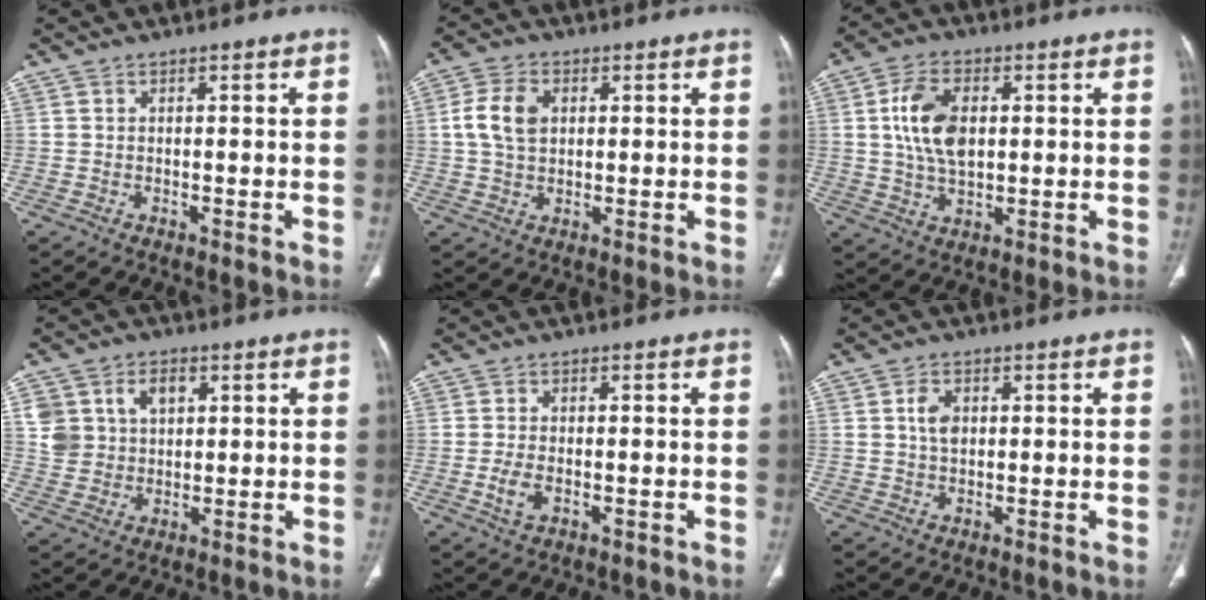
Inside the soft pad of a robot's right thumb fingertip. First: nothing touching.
{"total": 7.1, "force": [1.3, 4.9, 5.0], "torque": [-0.095, 0.006, 0.024]}
{"total": 10.3, "force": [1.6, 6.1, 8.1], "torque": [-0.149, -0.002, 0.033]}
{"total": 8.6, "force": [2.8, 6.8, 4.5], "torque": [-0.054, -0.004, 0.060]}
{"total": 3.6, "force": [-0.9, 2.0, 2.8], "torque": [-0.060, 0.000, -0.016]}
{"total": 3.5, "force": [0.7, 2.4, 2.5], "torque": [-0.042, -0.001, 0.011]}